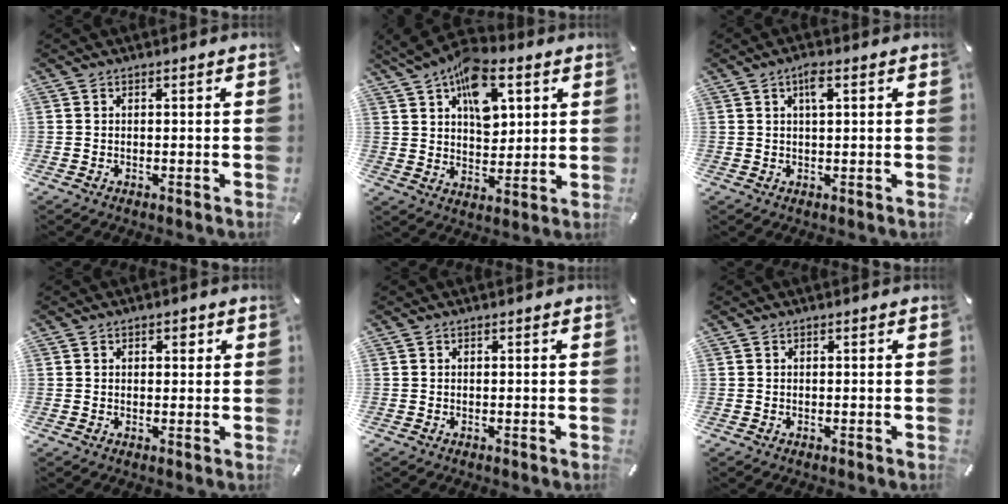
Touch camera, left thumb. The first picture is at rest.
{"total": 13.7, "force": [6.5, 8.1, 8.9], "torque": [-0.137, -0.018, 0.115]}
{"total": 3.3, "force": [1.2, 0.9, 2.9], "torque": [-0.062, 0.007, 0.018]}
{"total": 1.7, "force": [0.6, 1.3, 0.8], "torque": [-0.002, -0.001, 0.005]}
{"total": 0.0}
{"total": 0.0}